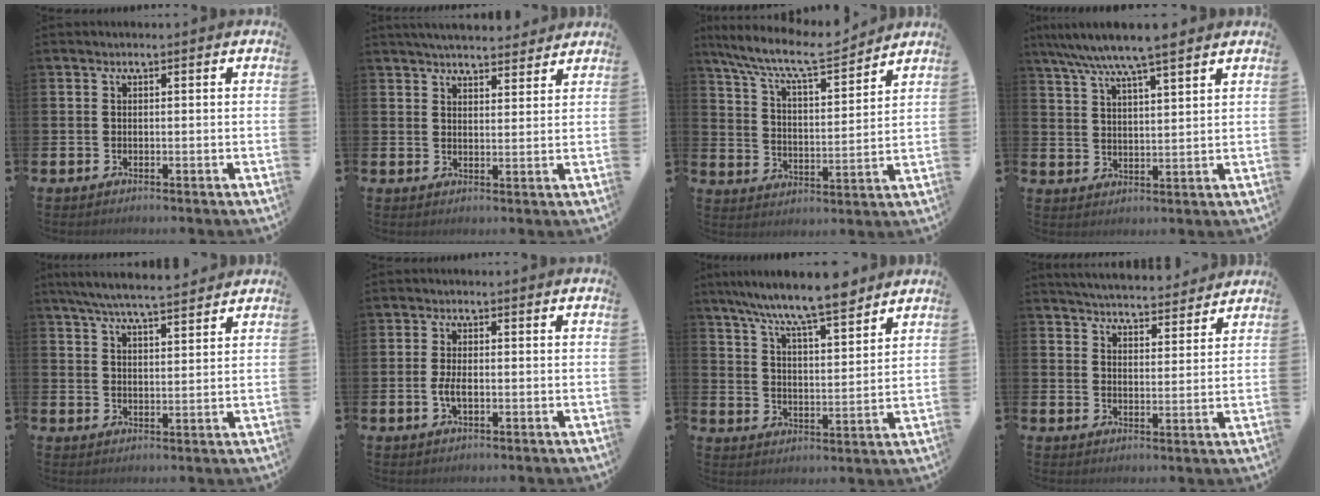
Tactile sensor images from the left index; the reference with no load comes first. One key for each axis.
{"total": 4.6, "fx": 4.6, "fy": 0.6, "fz": 0.5, "tx": -0.007, "ty": -0.026, "tz": 0.080}
{"total": 9.8, "fx": 8.8, "fy": 1.6, "fz": 3.9, "tx": -0.100, "ty": -0.057, "tz": 0.152}
{"total": 7.8, "fx": 7.0, "fy": 0.7, "fz": 3.4, "tx": -0.079, "ty": -0.027, "tz": 0.124}
{"total": 6.3, "fx": 6.0, "fy": 0.4, "fz": 1.9, "tx": -0.046, "ty": -0.028, "tz": 0.106}
{"total": 2.6, "fx": -0.5, "fy": 1.2, "fz": 2.2, "tx": -0.038, "ty": 0.001, "tz": -0.011}
{"total": 9.1, "fx": 8.3, "fy": 0.6, "fz": 3.7, "tx": -0.090, "ty": -0.045, "tz": 0.147}
{"total": 5.2, "fx": 5.1, "fy": 0.5, "fz": 0.2, "tx": -0.015, "ty": -0.039, "tz": 0.089}